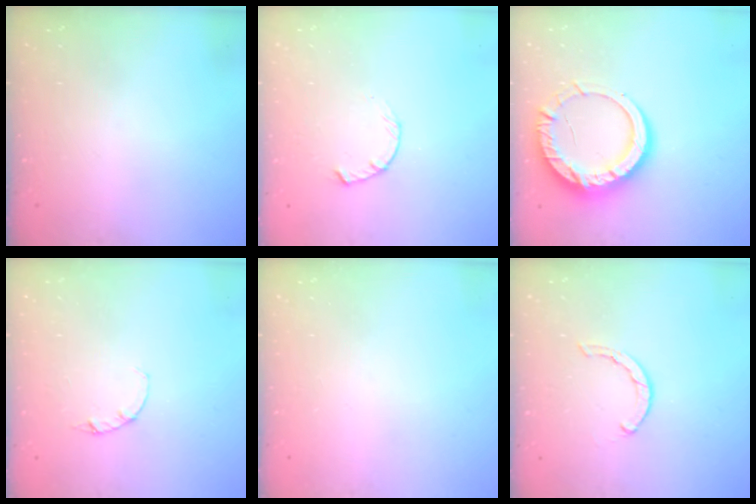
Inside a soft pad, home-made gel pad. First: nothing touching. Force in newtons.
{"total": 1.8, "press": 1.8, "slide": 0.3}
{"total": 14.0, "press": 13.9, "slide": 1.4}
{"total": 1.2, "press": 1.1, "slide": 0.3}
{"total": 0.0}
{"total": 1.6, "press": 1.5, "slide": 0.4}